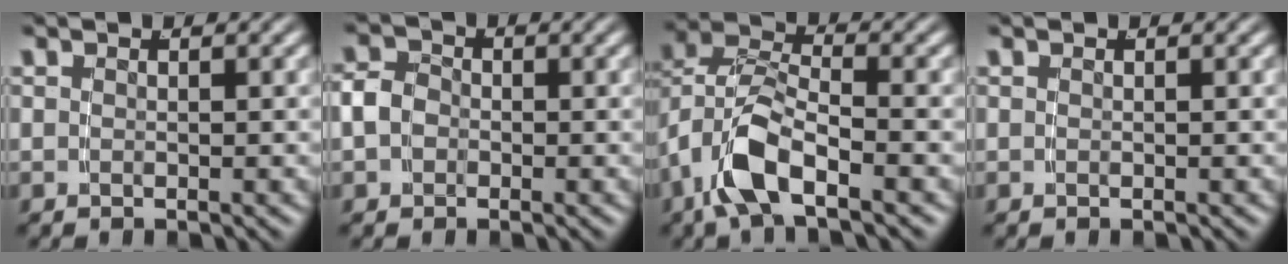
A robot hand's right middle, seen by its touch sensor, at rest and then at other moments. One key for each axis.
{"total": 2.5, "fx": -0.3, "fy": 2.1, "fz": 1.2, "tx": -0.028, "ty": -0.003, "tz": -0.006}
{"total": 4.9, "fx": -1.3, "fy": 2.8, "fz": 3.8, "tx": -0.091, "ty": -0.013, "tz": -0.023}
{"total": 0.0}